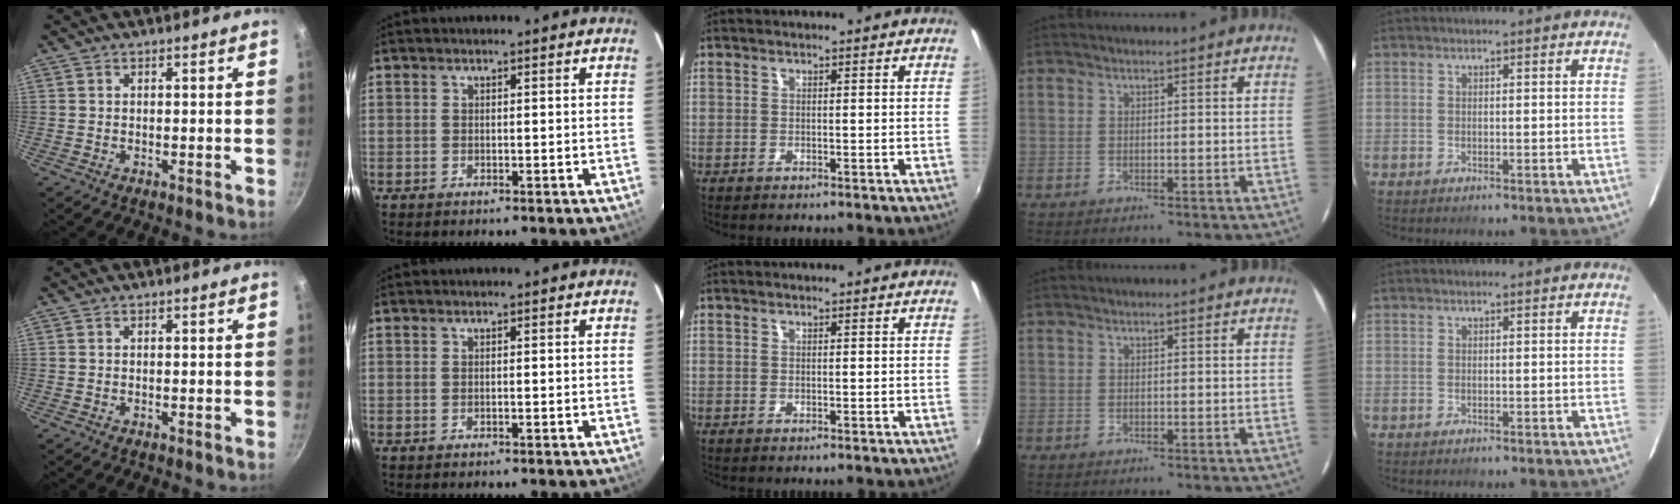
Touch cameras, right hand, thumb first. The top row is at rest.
{}